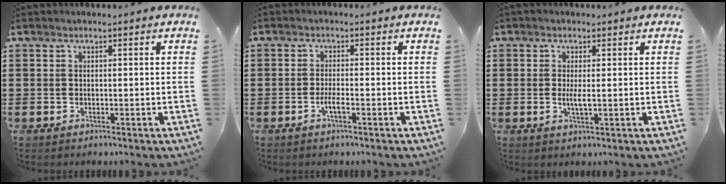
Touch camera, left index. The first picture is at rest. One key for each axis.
{"total": 2.3, "fx": -1.0, "fy": 0.3, "fz": 2.0, "tx": -0.043, "ty": -0.002, "tz": -0.019}
{"total": 2.7, "fx": 0.1, "fy": 0.5, "fz": 2.6, "tx": -0.048, "ty": -0.004, "tz": 0.002}